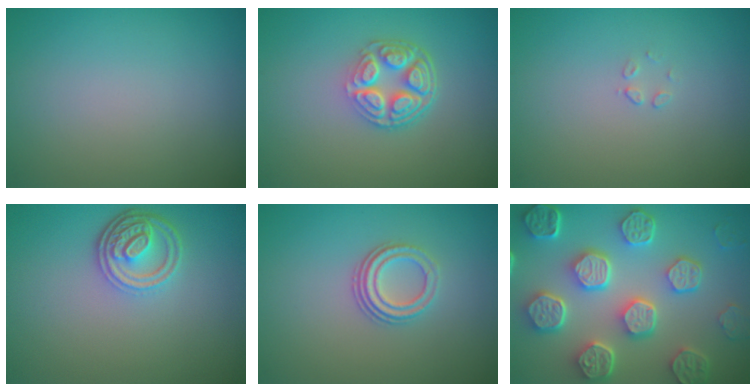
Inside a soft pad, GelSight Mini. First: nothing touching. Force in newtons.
{"total": 5.1, "press": 3.8, "slide": 3.4}
{"total": 0.5, "press": 0.2, "slide": 0.5}
{"total": 4.1, "press": 3.2, "slide": 2.5}
{"total": 2.9, "press": 2.2, "slide": 1.9}
{"total": 8.8, "press": 6.7, "slide": 5.6}